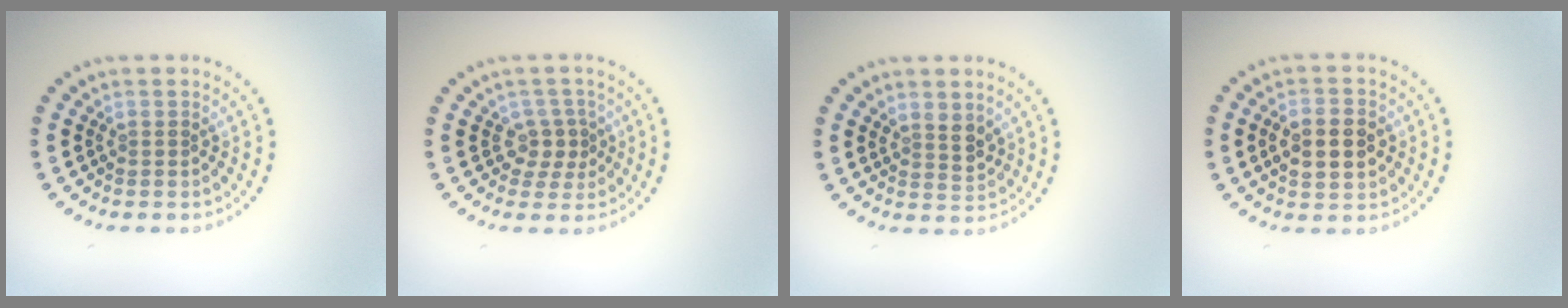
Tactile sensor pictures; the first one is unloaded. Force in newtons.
{"total": 1.9, "press": 1.6, "slide": 1.1}
{"total": 2.0, "press": 1.9, "slide": 0.8}
{"total": 4.7, "press": 4.7, "slide": 0.3}